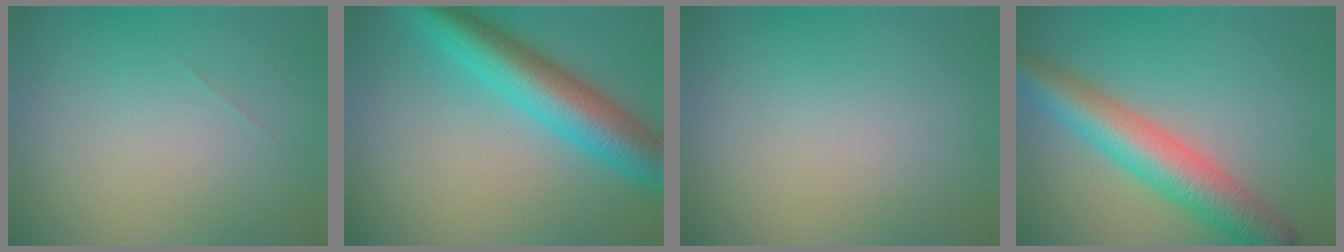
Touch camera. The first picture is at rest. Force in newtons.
{"total": 7.7, "press": 7.7, "slide": 0.1}
{"total": 0.0}
{"total": 7.3, "press": 7.3, "slide": 0.2}